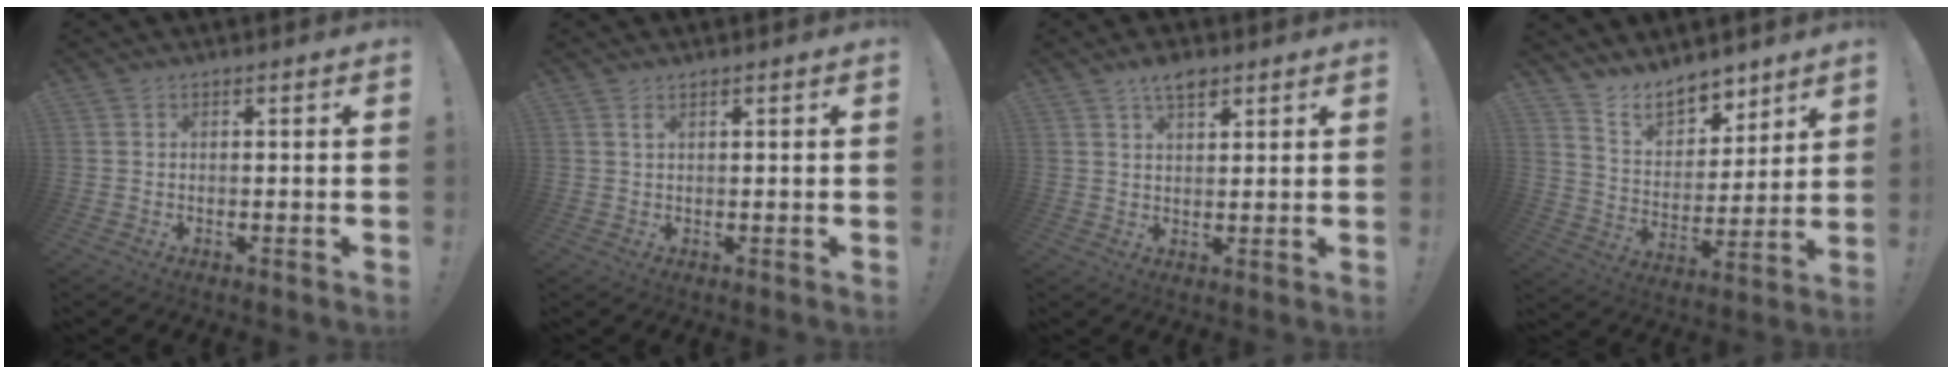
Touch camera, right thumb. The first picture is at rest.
{"total": 1.2, "force": [0.8, 0.1, 0.9], "torque": [-0.012, -0.002, 0.013]}
{"total": 5.3, "force": [3.7, 2.2, 3.2], "torque": [-0.054, -0.016, 0.066]}
{"total": 11.9, "force": [10.3, 5.2, 3.0], "torque": [-0.058, -0.083, 0.196]}